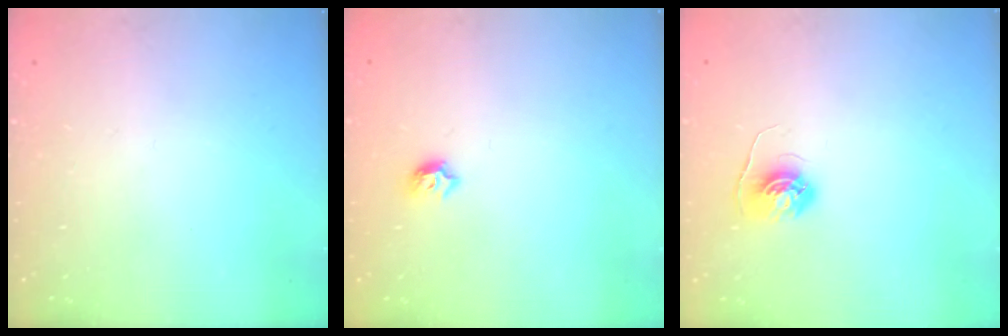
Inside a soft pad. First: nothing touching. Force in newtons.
{"total": 5.3, "press": 5.3, "slide": 0.9}
{"total": 5.6, "press": 5.5, "slide": 0.4}